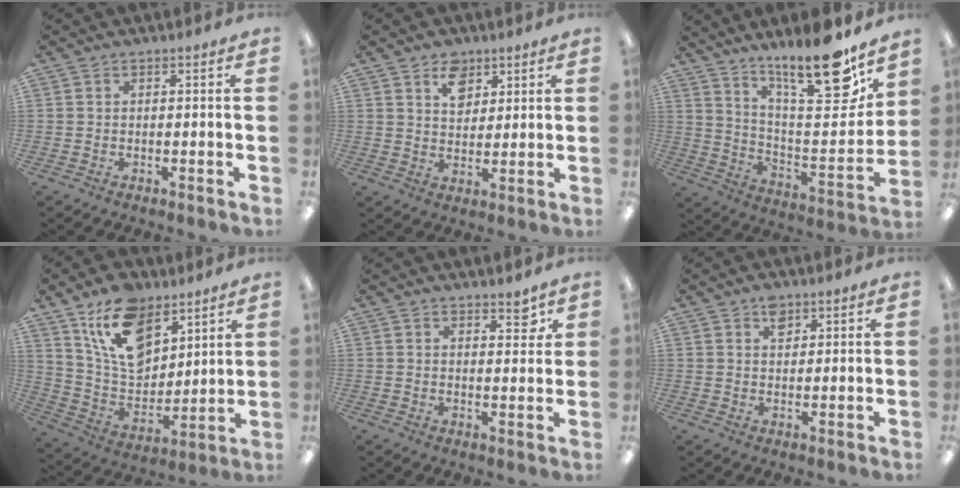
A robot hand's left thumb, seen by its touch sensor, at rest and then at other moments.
{"total": 7.0, "force": [4.3, 4.9, 2.6], "torque": [-0.021, -0.014, 0.073]}
{"total": 19.7, "force": [15.7, 3.8, 11.2], "torque": [-0.168, -0.122, 0.254]}
{"total": 17.0, "force": [10.5, 10.1, 8.8], "torque": [-0.163, -0.043, 0.197]}
{"total": 3.7, "force": [3.0, 1.5, 1.6], "torque": [-0.005, -0.018, 0.048]}
{"total": 3.5, "force": [2.2, 2.2, 1.6], "torque": [-0.012, -0.008, 0.036]}